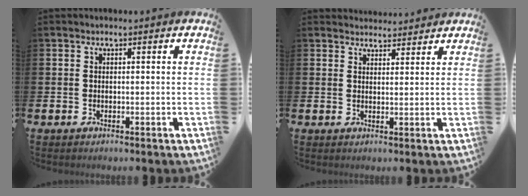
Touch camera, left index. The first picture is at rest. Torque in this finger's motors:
{"motor_torque": [0.07, -0.26, -0.21, -0.06]}